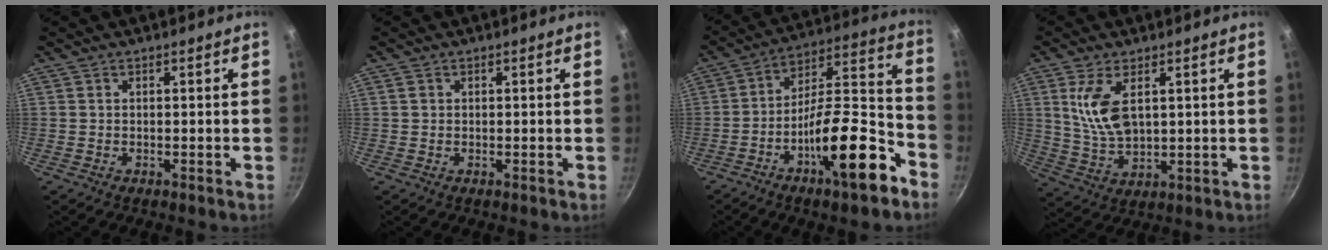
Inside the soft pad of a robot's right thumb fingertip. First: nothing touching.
{"total": 0.8, "force": [0.2, 0.7, 0.2], "torque": [-0.001, 0.003, 0.002]}
{"total": 19.4, "force": [-9.8, 6.2, 15.6], "torque": [-0.208, 0.077, -0.164]}
{"total": 9.8, "force": [3.1, 5.0, 7.8], "torque": [-0.147, -0.023, 0.069]}